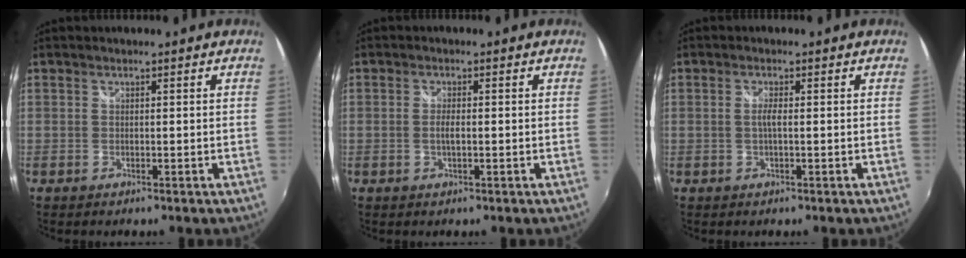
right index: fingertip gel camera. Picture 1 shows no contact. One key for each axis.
{"total": 1.8, "fx": -0.3, "fy": 0.4, "fz": 1.7, "tx": -0.034, "ty": -0.001, "tz": -0.006}
{"total": 1.6, "fx": -0.1, "fy": 0.1, "fz": 1.6, "tx": -0.031, "ty": 0.000, "tz": -0.004}